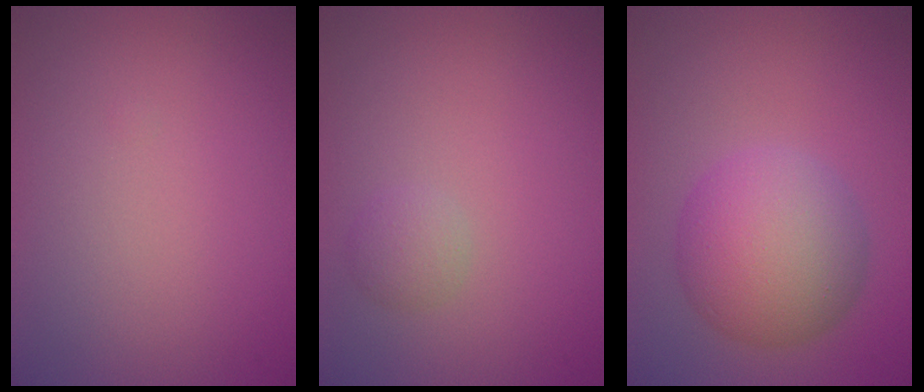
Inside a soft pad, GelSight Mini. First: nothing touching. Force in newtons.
{"total": 1.3, "press": 1.3, "slide": 0.2}
{"total": 6.9, "press": 6.9, "slide": 0.3}